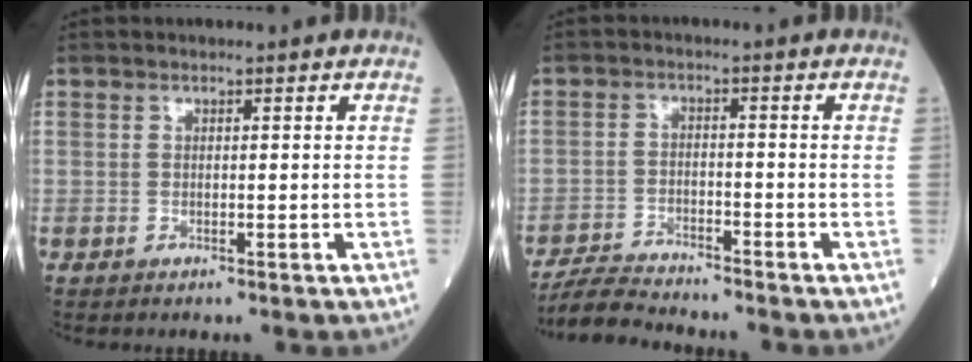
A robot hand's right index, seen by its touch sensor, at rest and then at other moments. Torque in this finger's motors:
{"motor_torque": [-0.19, -0.44, 0.13, 0.01]}